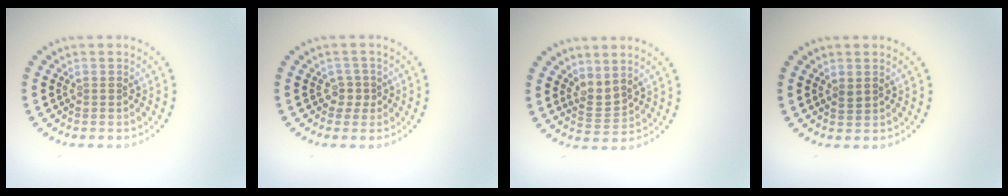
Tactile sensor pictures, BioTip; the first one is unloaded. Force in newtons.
{"total": 1.4, "press": 1.0, "slide": 1.0}
{"total": 1.9, "press": 1.4, "slide": 1.2}
{"total": 0.8, "press": 0.8, "slide": 0.3}